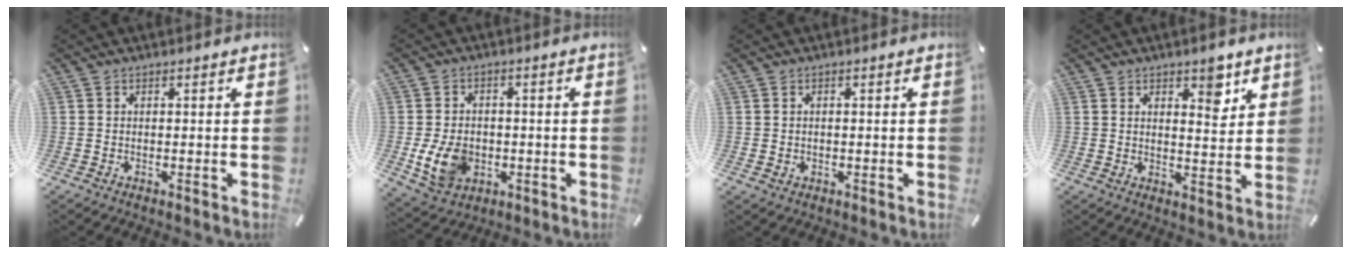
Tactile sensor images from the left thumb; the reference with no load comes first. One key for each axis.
{"total": 9.7, "fx": -1.8, "fy": 7.6, "fz": 5.8, "tx": -0.112, "ty": 0.009, "tz": -0.028}
{"total": 1.1, "fx": 0.0, "fy": 1.0, "fz": 0.5, "tx": -0.013, "ty": 0.006, "tz": -0.002}
{"total": 5.9, "fx": 3.9, "fy": 3.0, "fz": 3.3, "tx": -0.020, "ty": -0.027, "tz": 0.058}